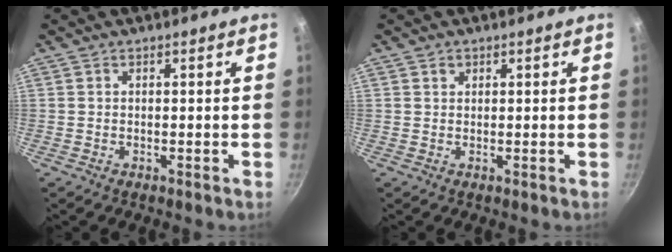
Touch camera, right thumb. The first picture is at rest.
{"total": 1.1, "force": [0.6, 0.9, 0.3], "torque": [-0.001, 0.003, 0.008]}